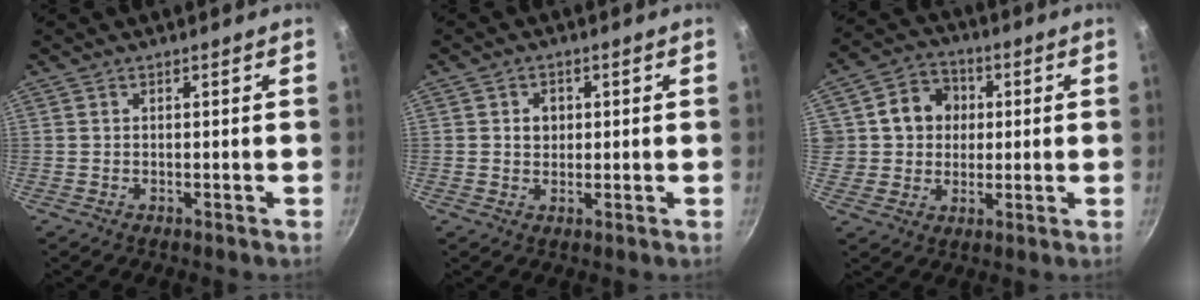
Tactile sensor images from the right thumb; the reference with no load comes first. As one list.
[{"total": 3.0, "force": [0.4, 2.6, 1.5], "torque": [-0.007, 0.001, 0.004]}, {"total": 10.2, "force": [1.9, 9.2, 3.9], "torque": [-0.028, 0.013, 0.027]}]